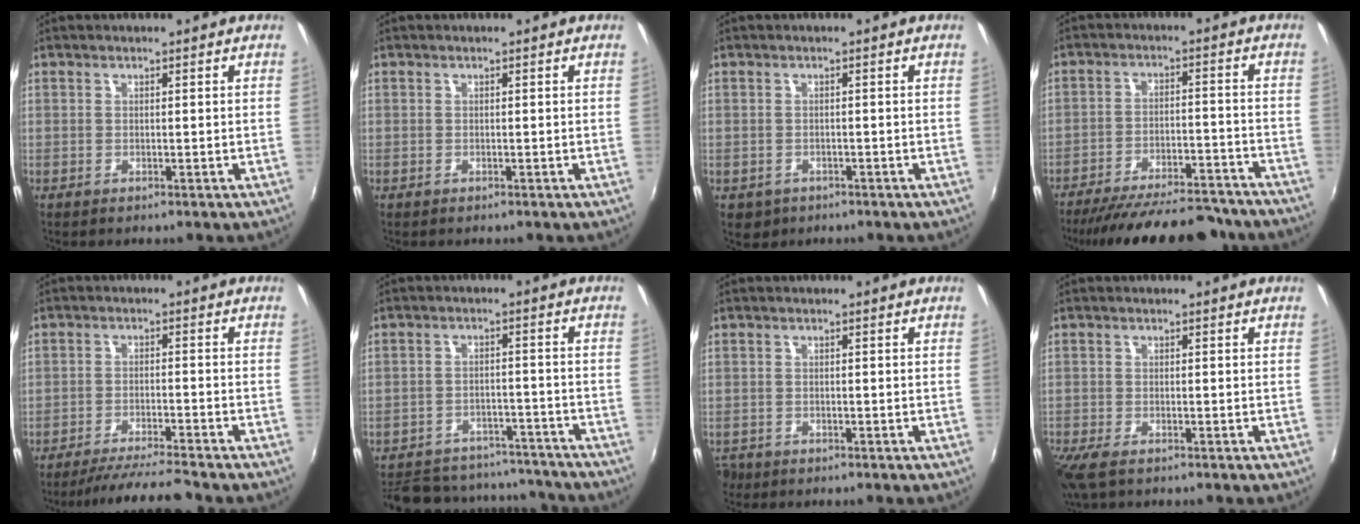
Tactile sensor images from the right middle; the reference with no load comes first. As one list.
[{"total": 0.0}, {"total": 3.2, "force": [-1.3, 2.7, 1.1], "torque": [-0.029, -0.005, -0.015]}, {"total": 22.2, "force": [-19.6, 5.6, 8.7], "torque": [-0.166, -0.001, -0.263]}, {"total": 7.9, "force": [-7.4, -0.3, 2.8], "torque": [-0.070, -0.001, -0.125]}, {"total": 21.7, "force": [-18.5, 8.6, 7.5], "torque": [-0.171, 0.026, -0.232]}, {"total": 3.3, "force": [-2.1, 2.3, 1.0], "torque": [-0.030, -0.007, -0.038]}, {"total": 4.7, "force": [-3.3, 1.6, 2.9], "torque": [-0.072, -0.021, -0.064]}]